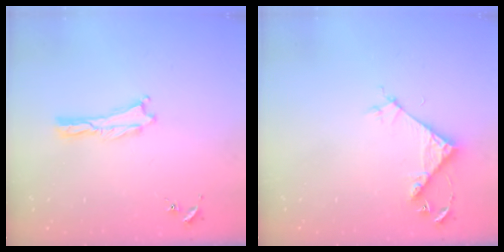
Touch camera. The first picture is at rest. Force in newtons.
{"total": 5.4, "press": 5.4, "slide": 0.4}